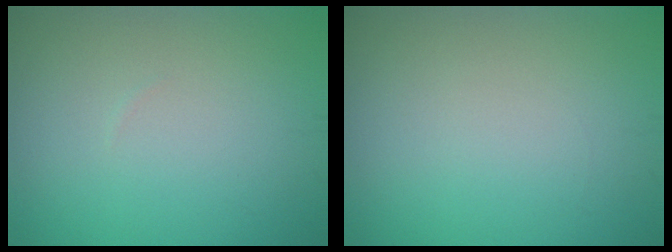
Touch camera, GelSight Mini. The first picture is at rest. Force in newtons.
{"total": 0.0}